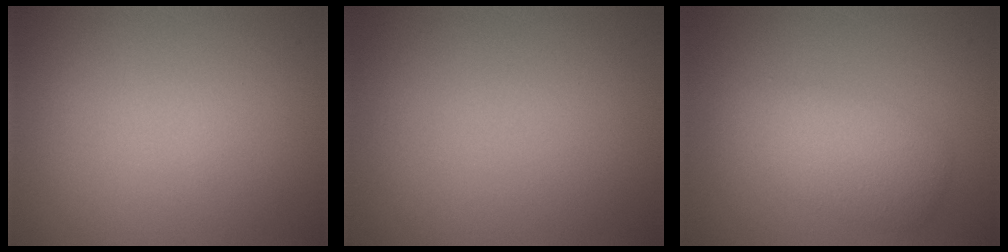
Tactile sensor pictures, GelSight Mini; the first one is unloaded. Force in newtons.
{"total": 0.0}
{"total": 3.8, "press": 3.8, "slide": 0.1}